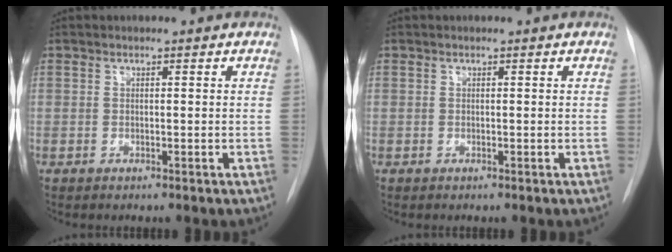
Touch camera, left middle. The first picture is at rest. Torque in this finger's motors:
{"motor_torque": [0.00, 0.00, 0.00, 0.00]}